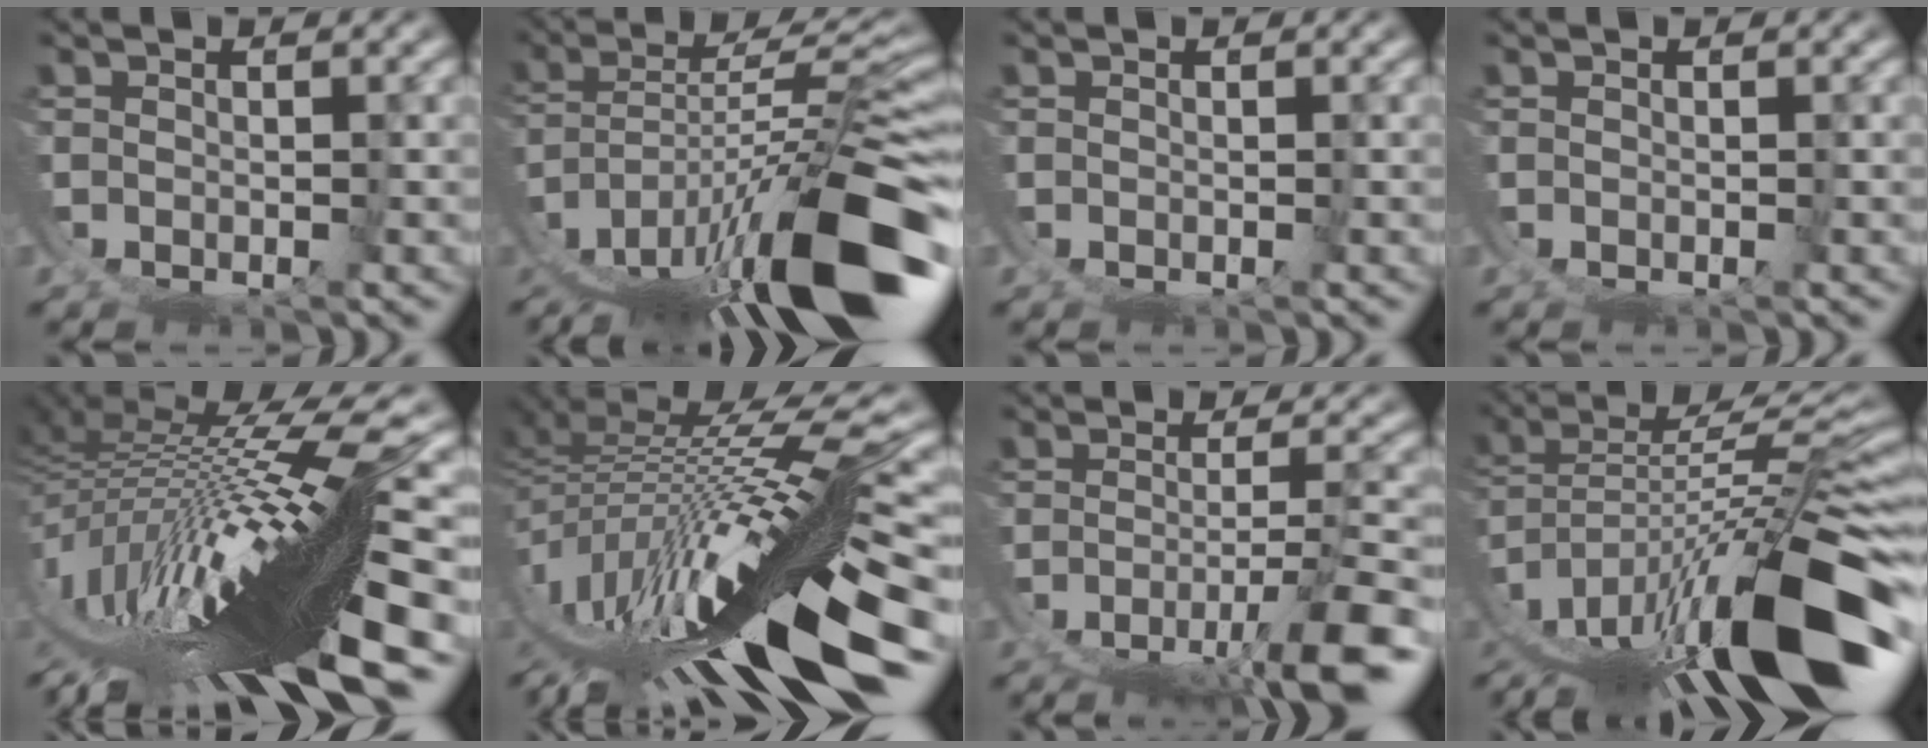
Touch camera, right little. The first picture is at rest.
{"total": 12.5, "force": [-4.4, 4.7, 10.7], "torque": [-0.167, -0.011, -0.045]}
{"total": 0.0}
{"total": 0.0}
{"total": 20.0, "force": [-2.3, 5.9, 19.0], "torque": [-0.316, 0.008, -0.025]}
{"total": 15.6, "force": [-3.3, 5.1, 14.4], "torque": [-0.237, 0.003, -0.030]}
{"total": 7.9, "force": [-4.6, 2.2, 6.1], "torque": [-0.091, -0.018, -0.048]}
{"total": 14.6, "force": [-3.2, 6.6, 12.7], "torque": [-0.216, -0.010, -0.030]}